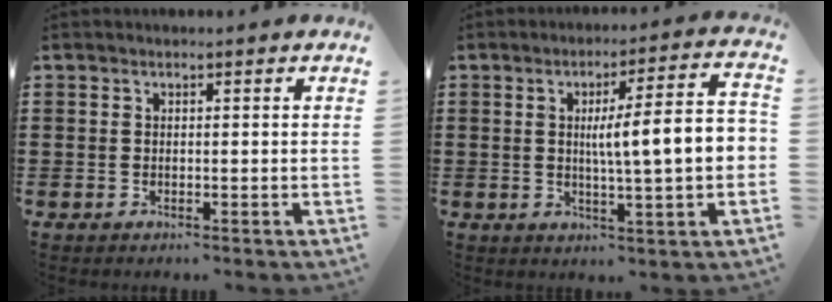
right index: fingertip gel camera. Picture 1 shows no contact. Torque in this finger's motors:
{"motor_torque": [1.68, -0.46, 1.06, 0.21]}